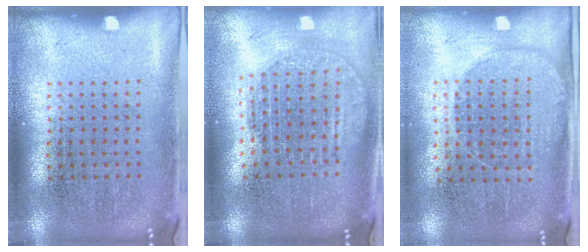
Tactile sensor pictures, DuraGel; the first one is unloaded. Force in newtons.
{"total": 1.9, "press": 1.5, "slide": 1.0}
{"total": 1.5, "press": 1.4, "slide": 0.8}